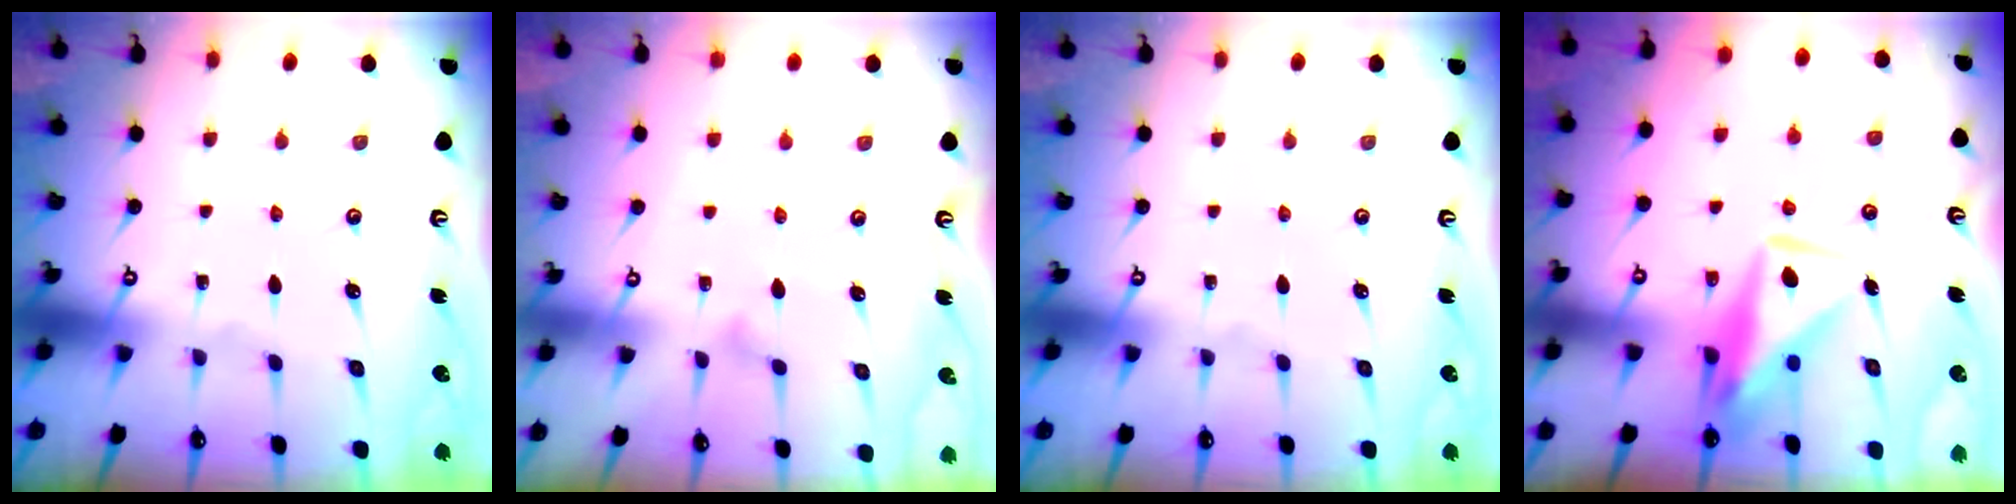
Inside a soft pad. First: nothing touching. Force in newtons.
{"total": 6.9, "press": 6.9, "slide": 0.3}
{"total": 0.0}
{"total": 10.4, "press": 10.3, "slide": 0.7}